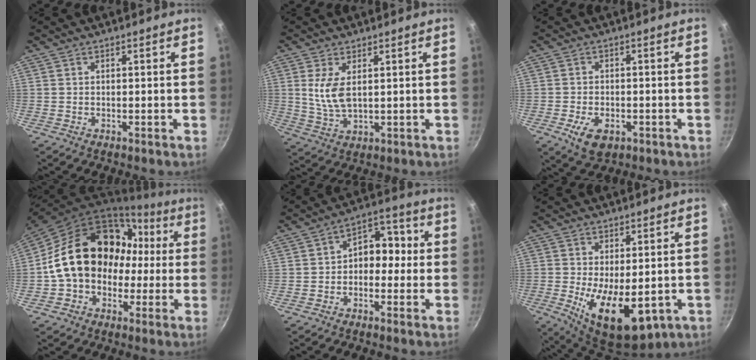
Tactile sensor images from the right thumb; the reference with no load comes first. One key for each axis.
{"total": 6.6, "fx": 1.5, "fy": 3.1, "fz": 5.6, "tx": -0.112, "ty": -0.014, "tz": 0.037}
{"total": 6.6, "fx": -2.5, "fy": 4.2, "fz": 4.5, "tx": -0.070, "ty": 0.006, "tz": -0.036}
{"total": 20.1, "fx": 0.3, "fy": 15.8, "fz": 12.4, "tx": -0.176, "ty": 0.074, "tz": 0.009}
{"total": 7.6, "fx": -0.6, "fy": 5.6, "fz": 5.1, "tx": -0.019, "ty": 0.033, "tz": -0.029}
{"total": 14.0, "fx": -2.8, "fy": 7.2, "fz": 11.7, "tx": -0.175, "ty": -0.020, "tz": -0.025}